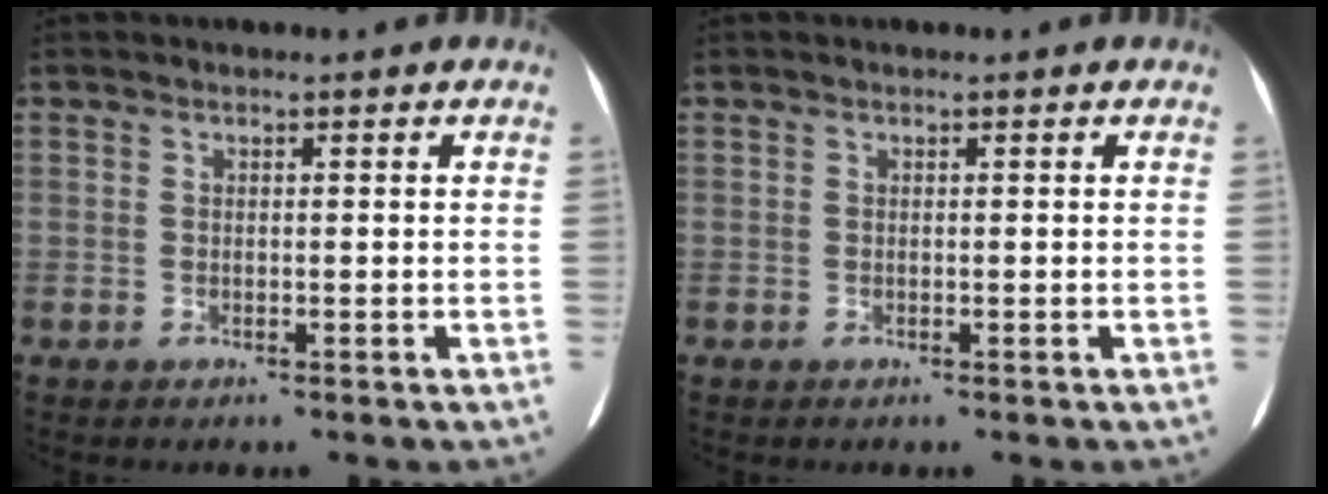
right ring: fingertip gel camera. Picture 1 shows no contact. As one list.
[{"total": 0.0}]